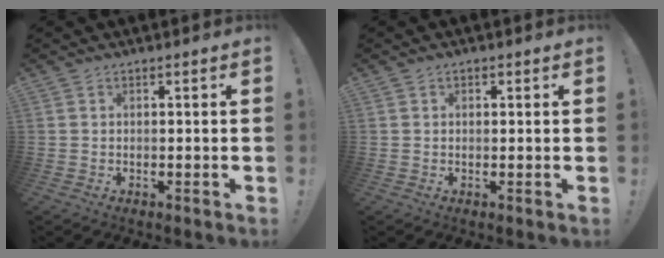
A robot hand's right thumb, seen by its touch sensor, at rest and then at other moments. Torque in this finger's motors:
{"motor_torque": [0.07, -0.22, -0.35, 0.16, 0.03]}